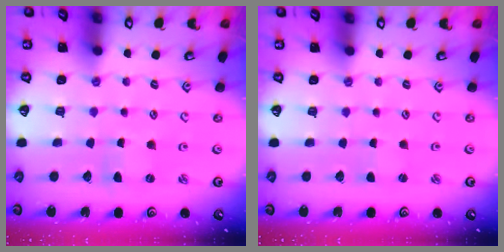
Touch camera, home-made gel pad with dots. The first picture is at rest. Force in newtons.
{"total": 1.0, "press": 1.0, "slide": 0.2}